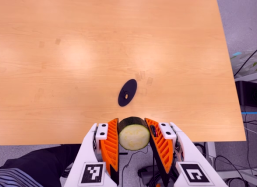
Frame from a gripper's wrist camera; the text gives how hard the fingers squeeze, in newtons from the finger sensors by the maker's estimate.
{"total": 11.1, "left": 9.9, "right": 12.3}